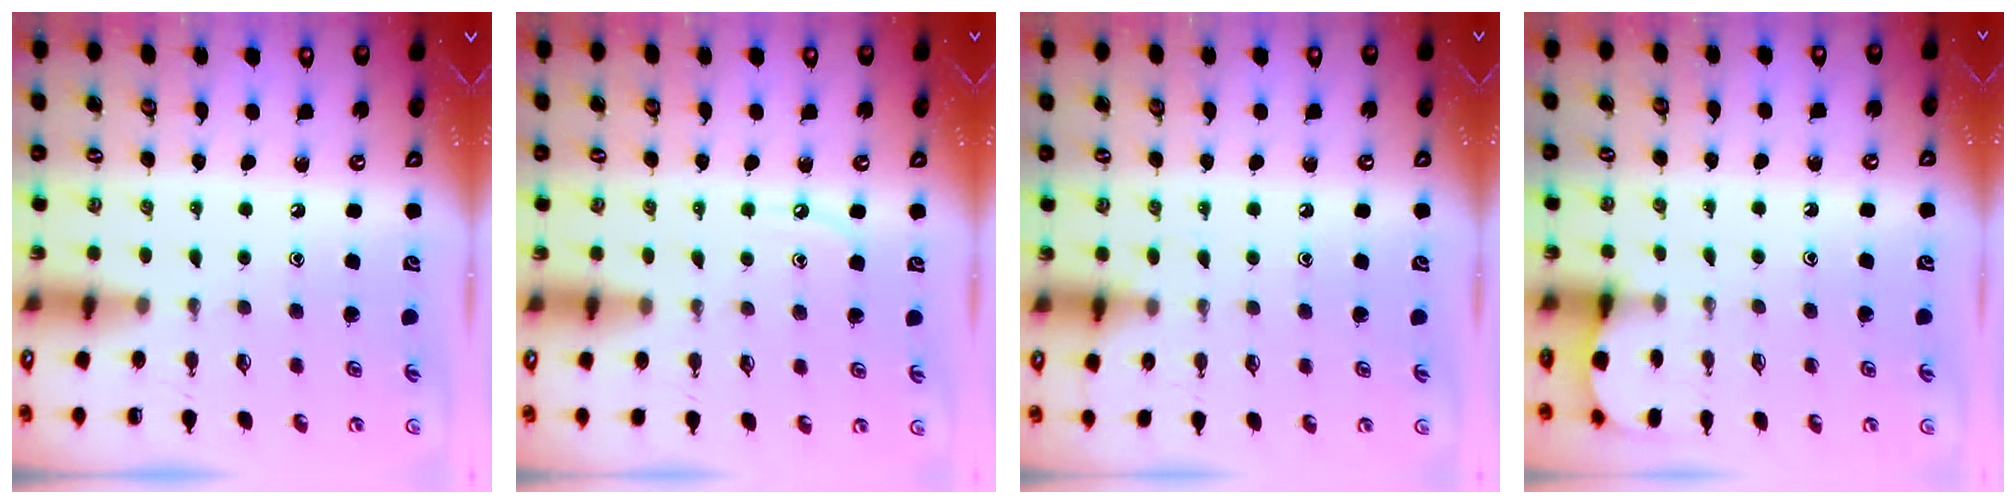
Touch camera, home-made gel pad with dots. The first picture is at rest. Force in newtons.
{"total": 5.6, "press": 5.6, "slide": 0.7}
{"total": 5.7, "press": 5.7, "slide": 0.8}
{"total": 2.1, "press": 2.1, "slide": 0.2}